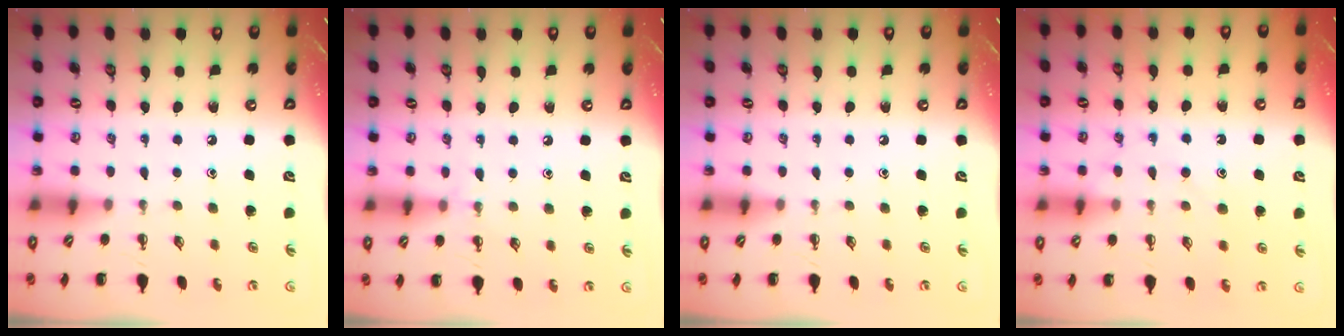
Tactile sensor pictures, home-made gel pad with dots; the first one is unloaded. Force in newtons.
{"total": 6.1, "press": 5.8, "slide": 1.9}
{"total": 0.0}
{"total": 11.1, "press": 11.1, "slide": 0.8}